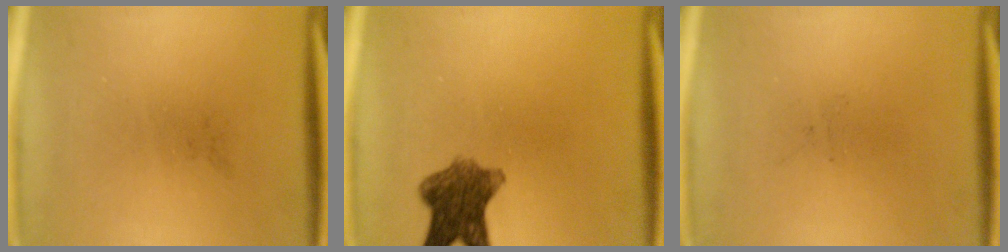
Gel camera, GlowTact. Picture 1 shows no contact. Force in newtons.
{"total": 7.5}
{"total": 0.0}